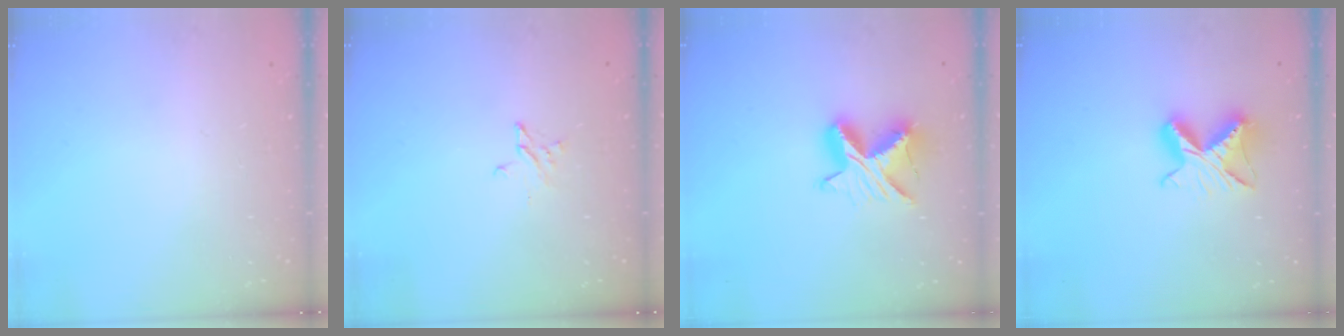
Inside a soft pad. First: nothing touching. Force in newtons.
{"total": 2.2, "press": 2.2, "slide": 0.2}
{"total": 9.9, "press": 9.9, "slide": 0.5}
{"total": 9.8, "press": 9.8, "slide": 1.1}